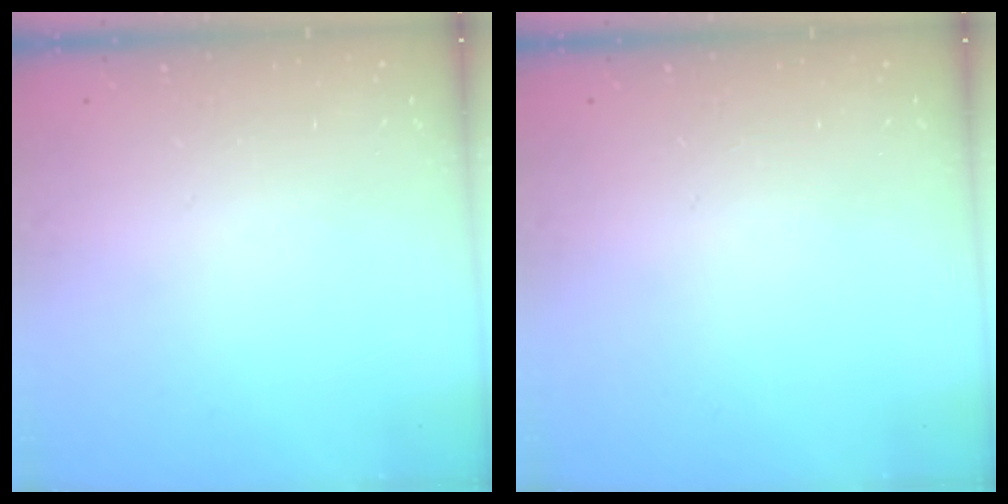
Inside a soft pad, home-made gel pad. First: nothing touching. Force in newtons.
{"total": 0.0}